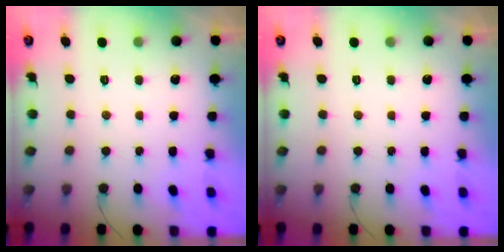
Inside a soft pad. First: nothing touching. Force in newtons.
{"total": 0.0}